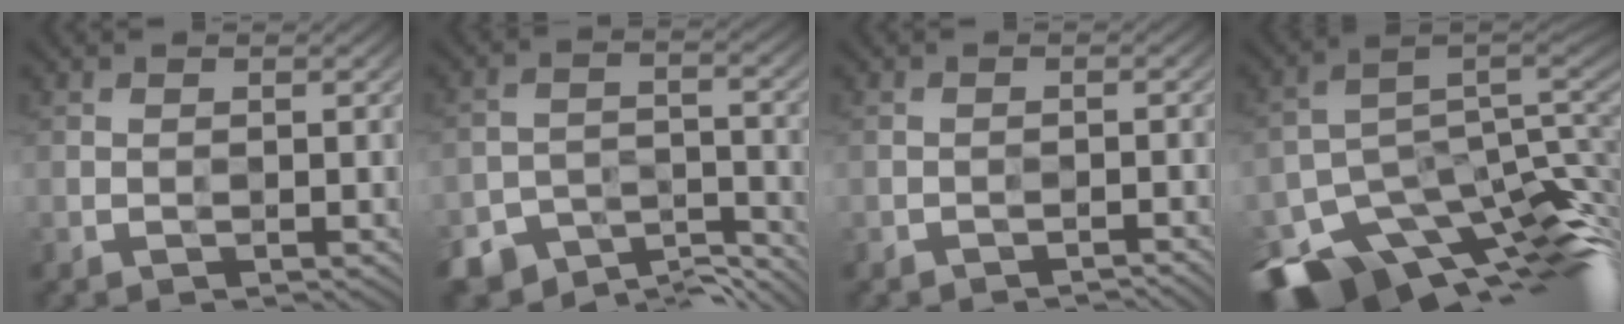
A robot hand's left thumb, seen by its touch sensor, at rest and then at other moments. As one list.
[{"total": 8.0, "force": [-7.6, 2.5, 1.2], "torque": [-0.023, -0.006, -0.126]}, {"total": 1.5, "force": [-1.4, -0.4, -0.4], "torque": [0.010, 0.002, -0.028]}, {"total": 15.4, "force": [-8.5, 7.6, 10.4], "torque": [-0.190, -0.021, -0.139]}]